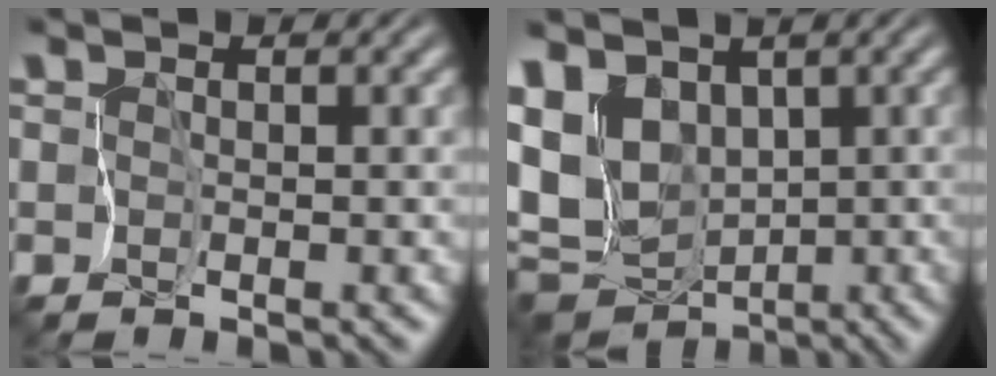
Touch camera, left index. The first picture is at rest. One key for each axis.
{"total": 10.0, "fx": 0.3, "fy": 7.8, "fz": 6.2, "tx": -0.134, "ty": -0.007, "tz": 0.026}